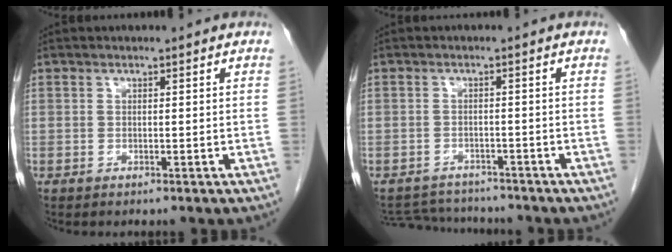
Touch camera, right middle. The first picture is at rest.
{"total": 6.2, "force": [-6.1, 1.3, 0.5], "torque": [-0.009, 0.004, -0.092]}